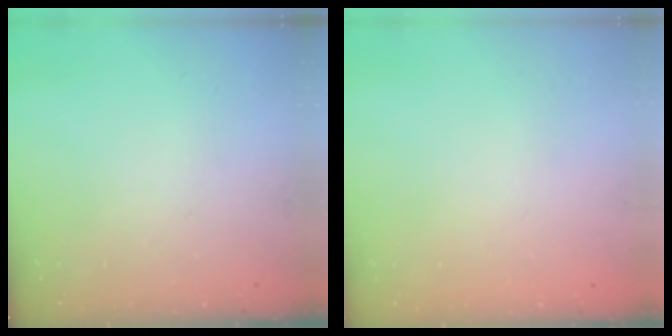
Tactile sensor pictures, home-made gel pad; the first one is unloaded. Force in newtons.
{"total": 1.7, "press": 1.7, "slide": 0.2}